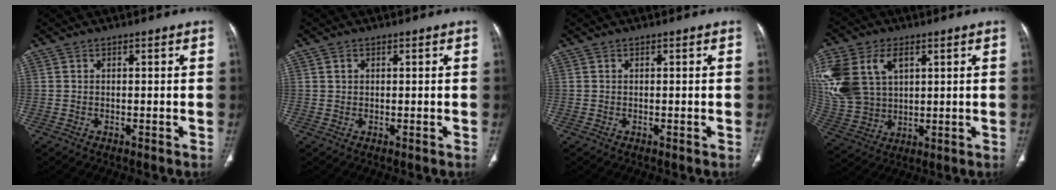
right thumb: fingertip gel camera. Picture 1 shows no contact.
{"total": 1.1, "force": [0.4, 0.8, 0.5], "torque": [-0.005, -0.001, 0.008]}
{"total": 0.0}
{"total": 18.5, "force": [6.0, 12.7, 12.1], "torque": [-0.274, 0.002, 0.124]}